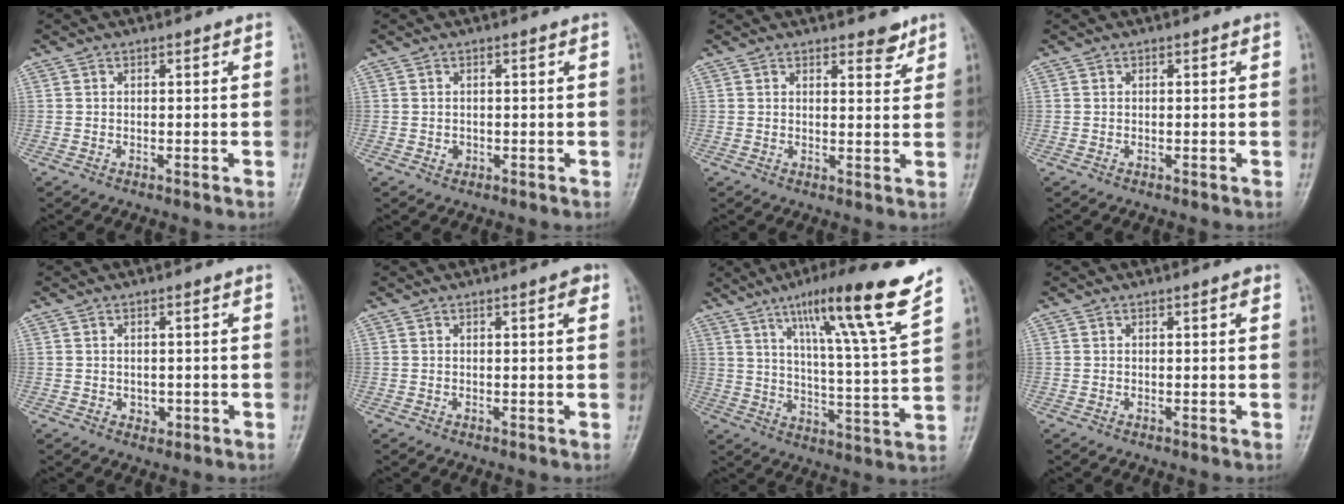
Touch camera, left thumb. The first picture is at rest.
{"total": 0.9, "force": [-0.1, 0.8, 0.4], "torque": [-0.001, 0.001, 0.001]}
{"total": 3.3, "force": [2.6, 1.3, 1.6], "torque": [-0.005, -0.018, 0.034]}
{"total": 0.0}
{"total": 1.5, "force": [-0.1, 1.2, 0.8], "torque": [-0.007, 0.000, 0.003]}
{"total": 2.0, "force": [1.0, 0.3, 1.7], "torque": [-0.021, -0.002, 0.011]}
{"total": 17.8, "force": [11.4, 0.3, 13.6], "torque": [-0.198, -0.056, 0.175]}
{"total": 1.1, "force": [0.6, 0.2, 0.9], "torque": [-0.012, -0.001, 0.007]}